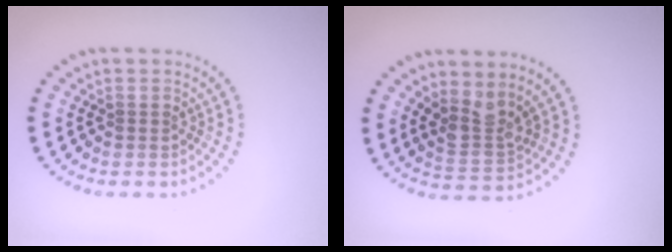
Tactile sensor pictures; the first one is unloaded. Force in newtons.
{"total": 2.9, "press": 2.4, "slide": 1.6}